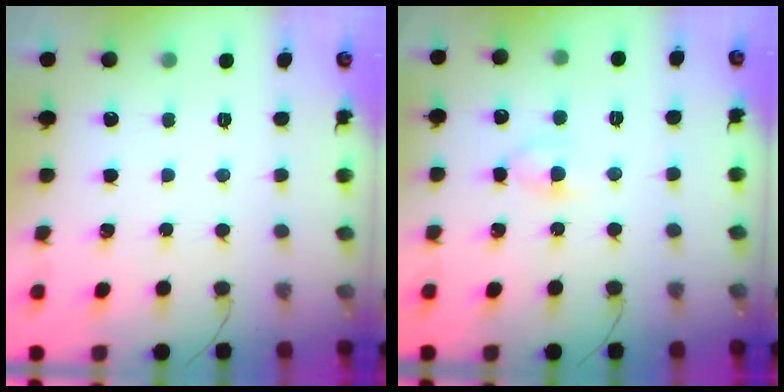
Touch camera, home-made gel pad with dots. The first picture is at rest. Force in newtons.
{"total": 4.6, "press": 4.3, "slide": 1.5}